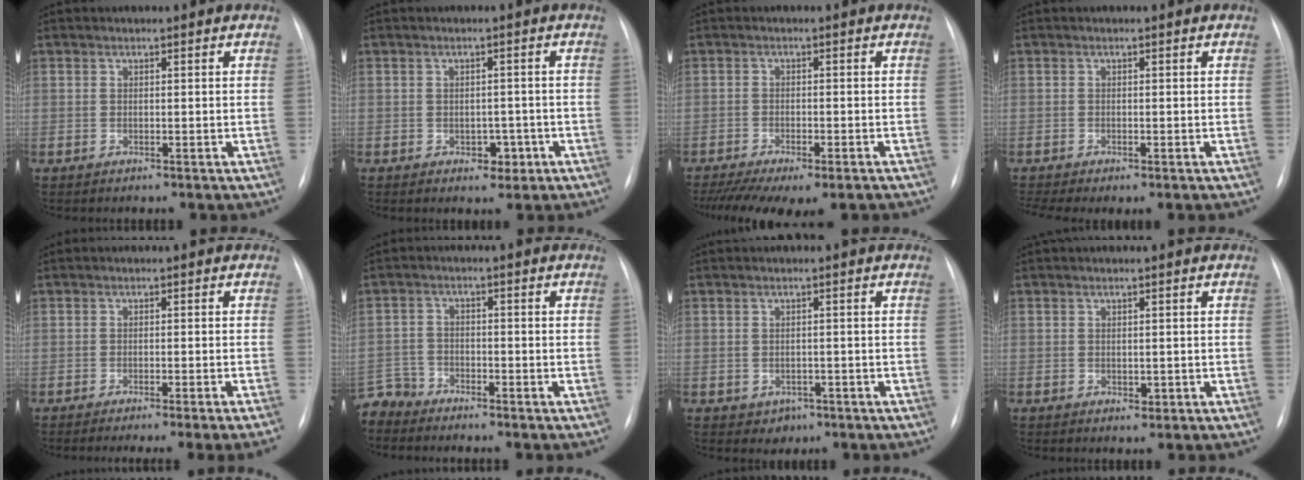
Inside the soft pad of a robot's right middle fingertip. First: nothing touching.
{"total": 2.9, "force": [-1.2, 2.1, 1.5], "torque": [-0.011, 0.004, -0.009]}
{"total": 13.0, "force": [-10.0, 3.8, 7.4], "torque": [-0.144, -0.015, -0.142]}
{"total": 3.7, "force": [-2.6, 1.0, 2.4], "torque": [-0.044, -0.008, -0.037]}
{"total": 8.6, "force": [-7.1, -1.7, 4.6], "torque": [-0.029, -0.016, -0.097]}
{"total": 4.5, "force": [-4.3, 1.1, -0.8], "torque": [0.024, -0.004, -0.084]}
{"total": 2.2, "force": [-1.0, 1.8, 0.5], "torque": [-0.005, 0.006, -0.007]}
{"total": 0.9, "force": [-0.2, 0.7, 0.6], "torque": [-0.006, -0.001, -0.001]}